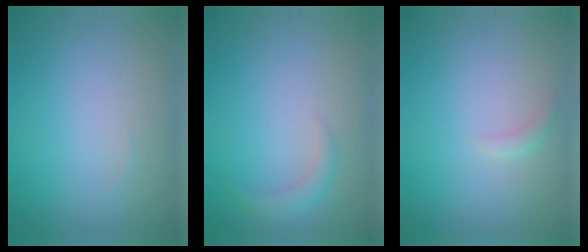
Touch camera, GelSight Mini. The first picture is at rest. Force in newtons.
{"total": 1.6, "press": 1.6, "slide": 0.1}
{"total": 0.8, "press": 0.8, "slide": 0.1}